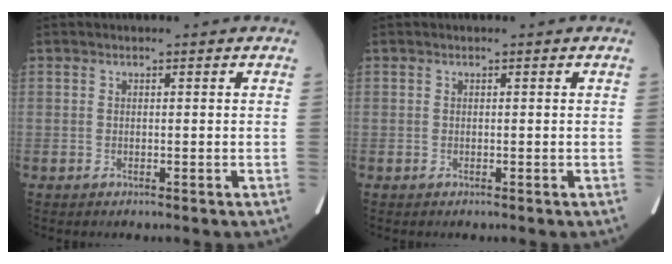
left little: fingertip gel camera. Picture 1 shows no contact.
{"total": 0.0}